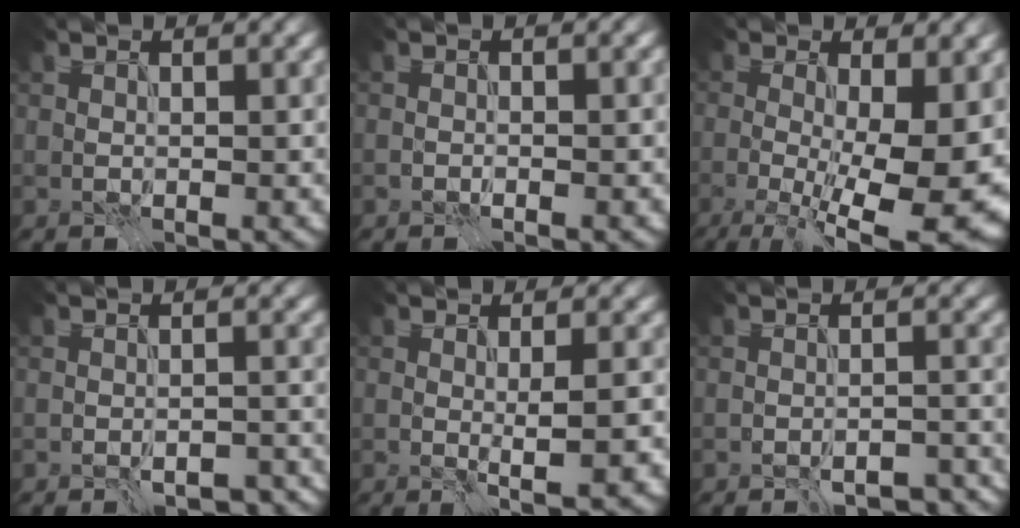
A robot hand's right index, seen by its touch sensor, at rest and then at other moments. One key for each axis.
{"total": 0.9, "fx": -0.3, "fy": 0.1, "fz": 0.9, "tx": -0.004, "ty": 0.004, "tz": -0.006}
{"total": 11.8, "fx": -1.9, "fy": 3.8, "fz": 11.0, "tx": -0.147, "ty": -0.010, "tz": -0.021}
{"total": 2.5, "fx": -1.9, "fy": 0.7, "fz": 1.5, "tx": -0.007, "ty": 0.001, "tz": -0.021}
{"total": 2.7, "fx": -0.5, "fy": 0.5, "fz": 2.6, "tx": -0.036, "ty": -0.004, "tz": -0.006}
{"total": 3.0, "fx": -2.6, "fy": 0.7, "fz": 1.5, "tx": -0.006, "ty": 0.000, "tz": -0.032}